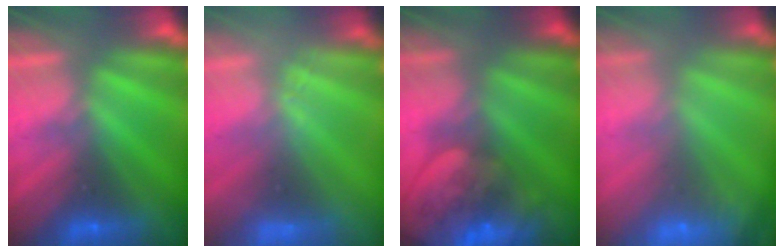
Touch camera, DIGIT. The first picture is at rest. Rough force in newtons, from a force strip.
{"total": 2.5}
{"total": 5.7}
{"total": 6.0}